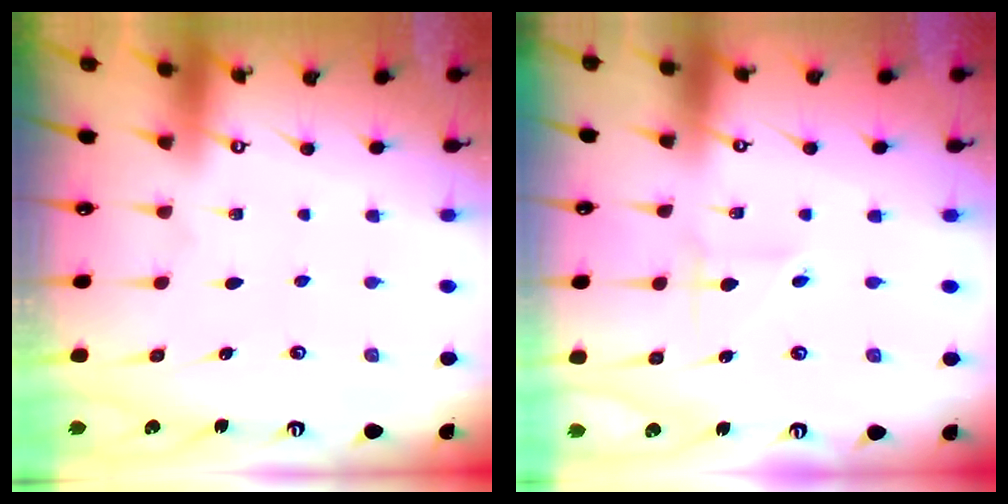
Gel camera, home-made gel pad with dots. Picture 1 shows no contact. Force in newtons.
{"total": 2.7, "press": 2.7, "slide": 0.1}